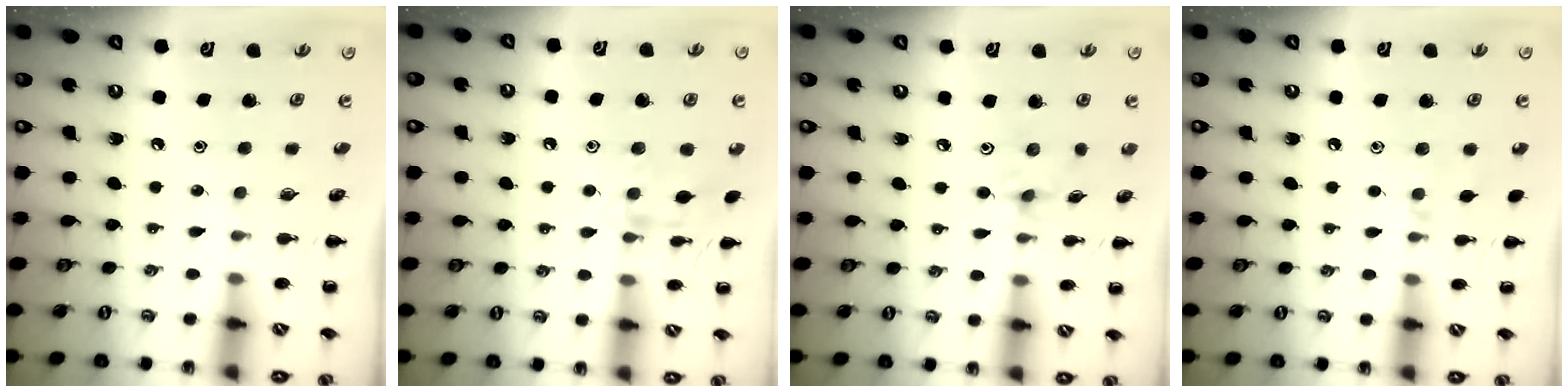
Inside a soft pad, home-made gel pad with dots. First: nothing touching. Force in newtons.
{"total": 8.6, "press": 8.5, "slide": 1.5}
{"total": 2.4, "press": 2.4, "slide": 0.5}
{"total": 4.6, "press": 4.4, "slide": 1.5}